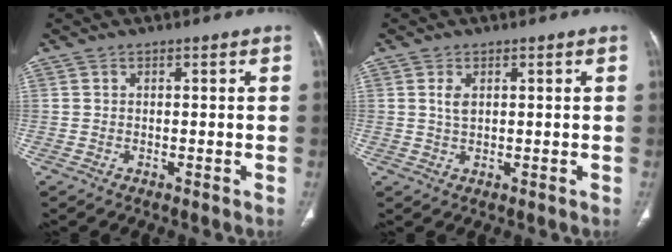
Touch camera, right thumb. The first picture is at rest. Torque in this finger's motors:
{"motor_torque": [0.68, 0.43, 0.33, -0.11, 0.08]}